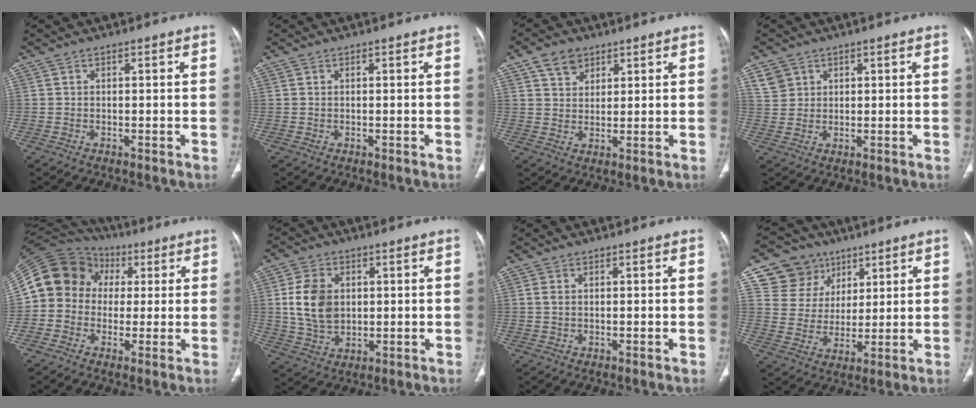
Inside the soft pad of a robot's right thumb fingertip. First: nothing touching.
{"total": 0.0}
{"total": 5.4, "force": [3.2, 3.8, 2.1], "torque": [-0.019, -0.017, 0.060]}
{"total": 3.6, "force": [2.0, 3.0, 0.7], "torque": [0.004, -0.004, 0.041]}
{"total": 14.8, "force": [1.9, 12.8, 7.1], "torque": [-0.123, 0.042, 0.026]}
{"total": 10.0, "force": [1.4, 7.3, 6.7], "torque": [-0.111, -0.003, 0.033]}
{"total": 1.3, "force": [0.3, 0.8, 1.0], "torque": [-0.024, 0.001, 0.006]}
{"total": 11.4, "force": [6.1, 9.4, 2.2], "torque": [-0.002, -0.025, 0.116]}